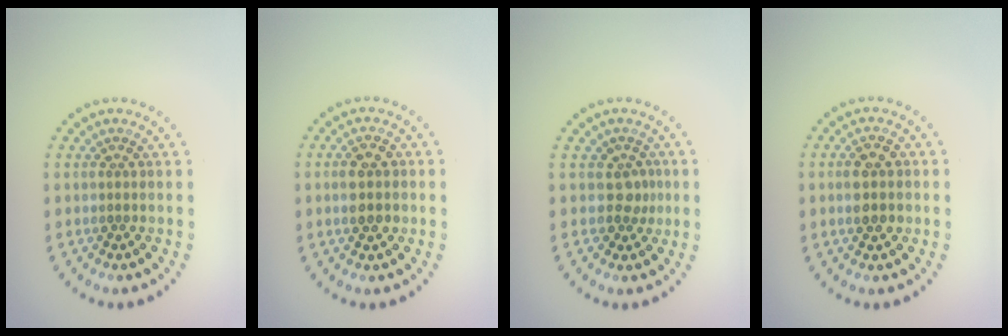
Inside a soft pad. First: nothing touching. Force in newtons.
{"total": 3.0, "press": 3.0, "slide": 0.1}
{"total": 1.8, "press": 1.4, "slide": 1.2}
{"total": 3.0, "press": 3.0, "slide": 0.1}